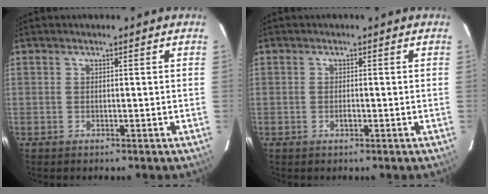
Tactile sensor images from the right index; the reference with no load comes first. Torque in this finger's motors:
{"motor_torque": [0.23, 0.12, 0.05, 0.01]}